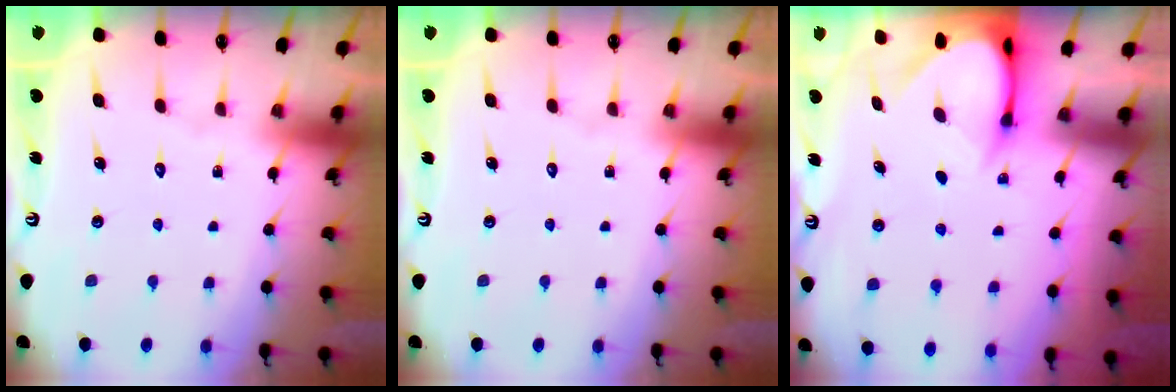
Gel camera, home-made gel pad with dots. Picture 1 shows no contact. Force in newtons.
{"total": 0.0}
{"total": 4.3, "press": 4.2, "slide": 0.5}